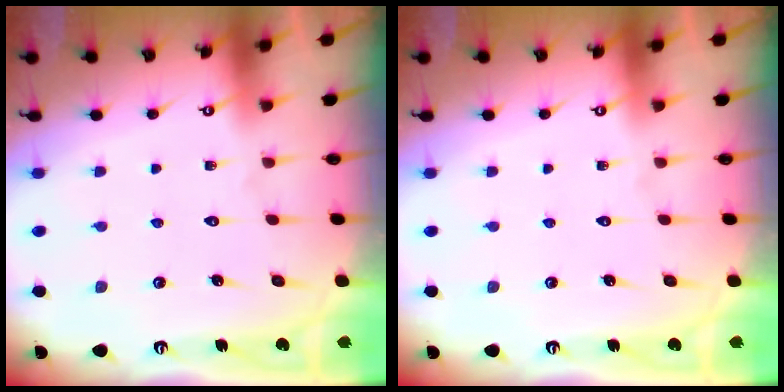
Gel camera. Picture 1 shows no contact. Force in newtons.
{"total": 0.0}